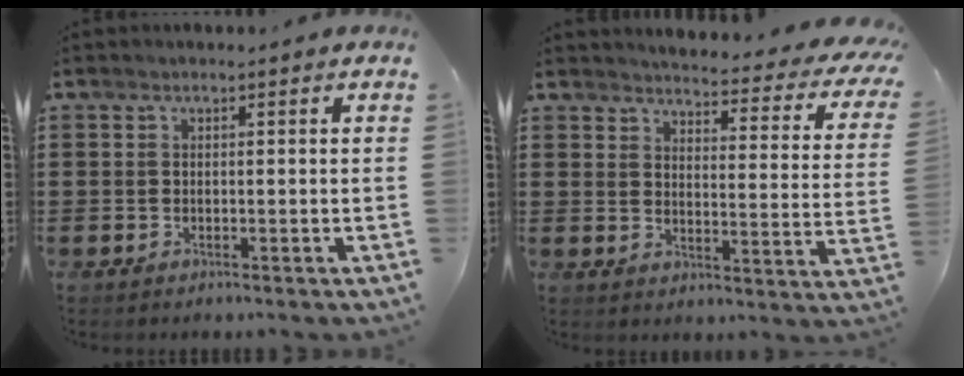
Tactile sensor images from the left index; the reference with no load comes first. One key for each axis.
{"total": 3.6, "fx": 3.3, "fy": 0.0, "fz": 1.4, "tx": -0.031, "ty": -0.038, "tz": 0.046}